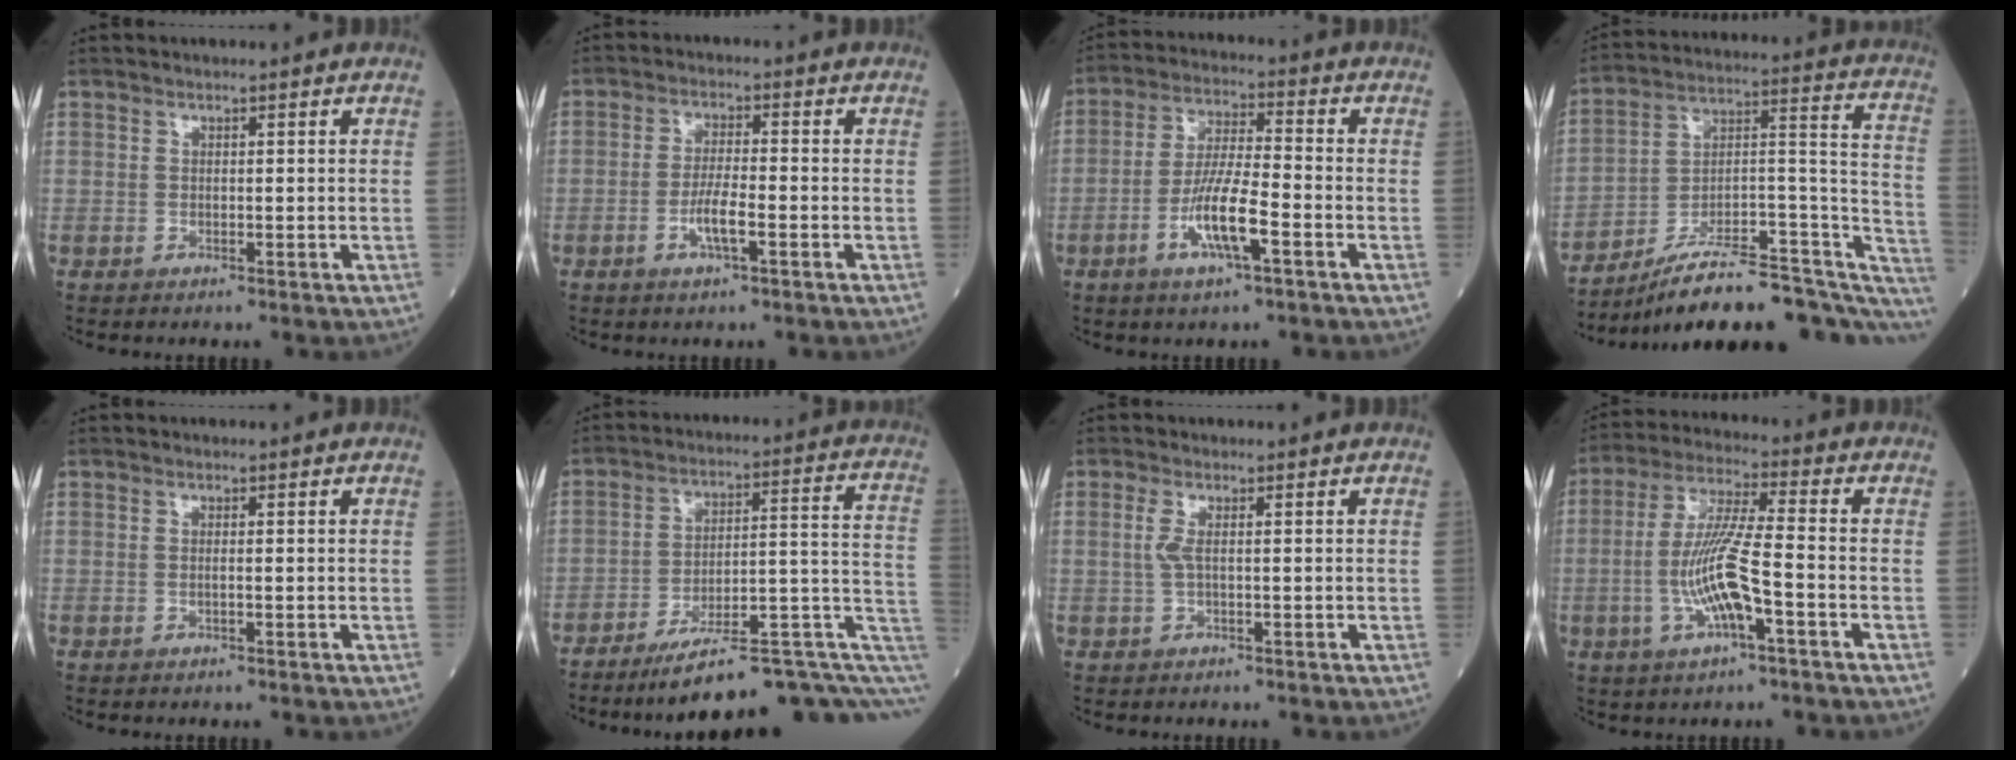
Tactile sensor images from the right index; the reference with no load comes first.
{"total": 4.6, "force": [-1.8, 0.5, 4.2], "torque": [-0.084, -0.003, -0.035]}
{"total": 9.1, "force": [-3.6, 1.1, 8.3], "torque": [-0.163, -0.005, -0.068]}
{"total": 23.7, "force": [-18.2, 6.2, 13.9], "torque": [-0.137, 0.054, -0.263]}
{"total": 0.6, "force": [-0.1, -0.1, 0.5], "torque": [-0.014, -0.001, -0.002]}
{"total": 19.6, "force": [-9.4, 3.5, 16.9], "torque": [-0.175, 0.050, -0.128]}
{"total": 1.9, "force": [0.2, 0.1, 1.8], "torque": [-0.051, 0.000, 0.003]}
{"total": 10.7, "force": [-2.7, 1.0, 10.3], "torque": [-0.207, 0.000, -0.053]}